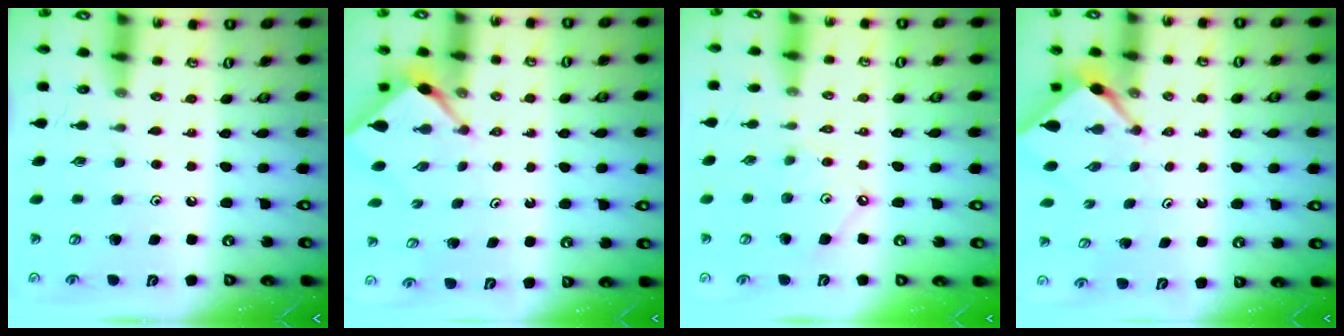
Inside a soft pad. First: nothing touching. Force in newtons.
{"total": 2.2, "press": 2.2, "slide": 0.3}
{"total": 4.2, "press": 4.2, "slide": 0.4}
{"total": 2.4, "press": 2.4, "slide": 0.4}